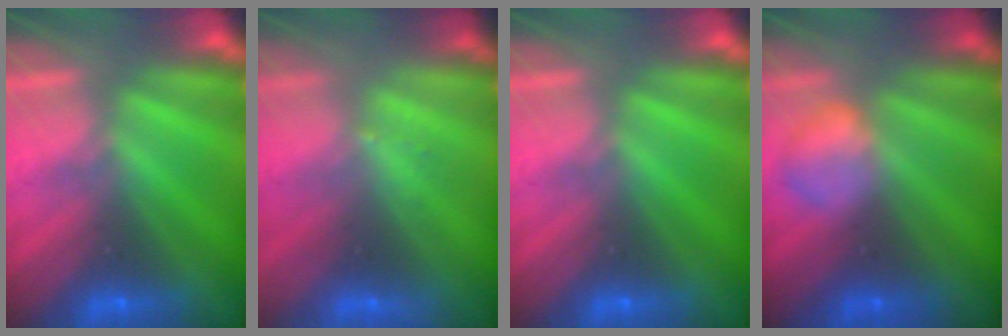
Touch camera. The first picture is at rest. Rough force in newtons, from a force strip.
{"total": 1.3}
{"total": 0.0}
{"total": 2.3}